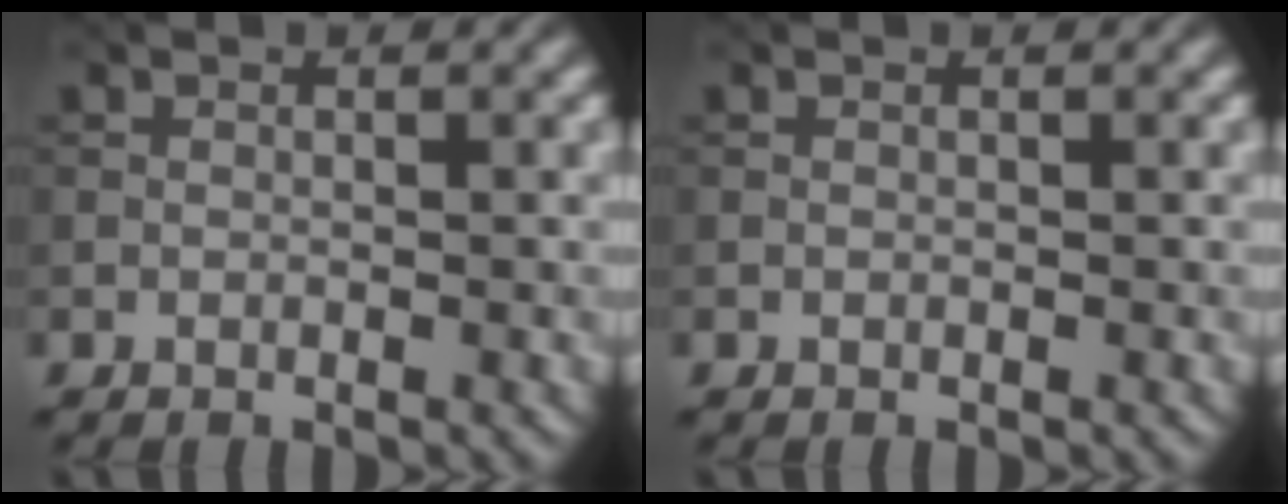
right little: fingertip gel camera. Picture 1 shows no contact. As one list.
[{"total": 0.0}]